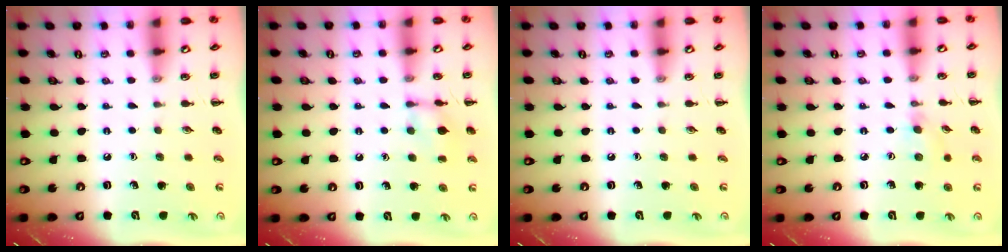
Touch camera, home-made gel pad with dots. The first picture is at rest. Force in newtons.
{"total": 9.2, "press": 9.2, "slide": 1.0}
{"total": 0.0}
{"total": 4.4, "press": 4.1, "slide": 1.7}